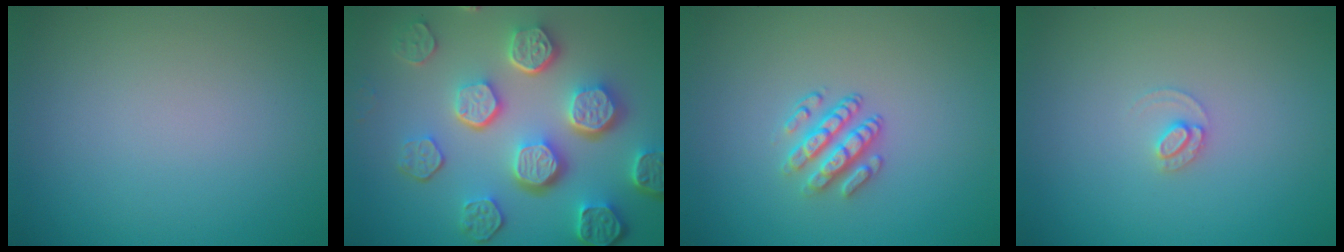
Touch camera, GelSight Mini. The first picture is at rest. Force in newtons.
{"total": 8.4, "press": 6.1, "slide": 5.8}
{"total": 2.9, "press": 2.5, "slide": 1.5}
{"total": 1.2, "press": 1.2, "slide": 0.0}